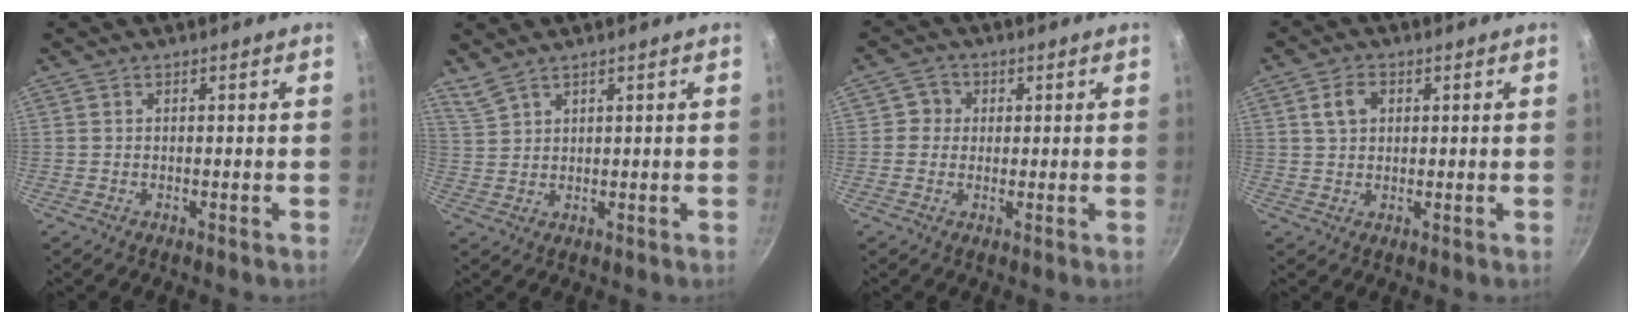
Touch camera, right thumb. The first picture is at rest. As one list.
[{"total": 3.2, "force": [2.8, 0.7, 1.3], "torque": [-0.029, -0.007, 0.067]}, {"total": 3.4, "force": [0.5, 3.3, 0.7], "torque": [0.018, 0.002, -0.002]}, {"total": 4.3, "force": [1.3, 3.0, 2.7], "torque": [-0.037, 0.004, 0.021]}]